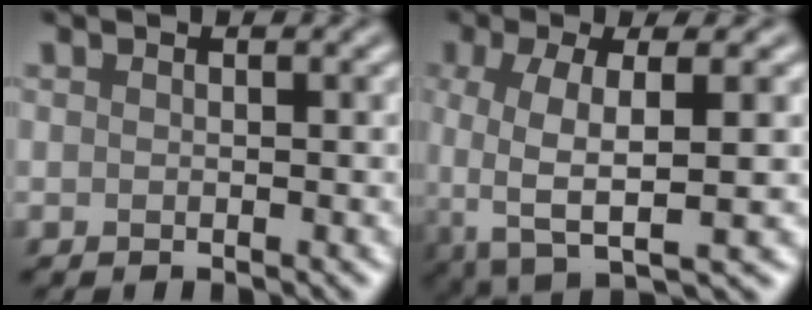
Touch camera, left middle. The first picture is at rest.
{"total": 6.3, "force": [-0.9, 2.2, 5.8], "torque": [-0.117, -0.009, -0.016]}